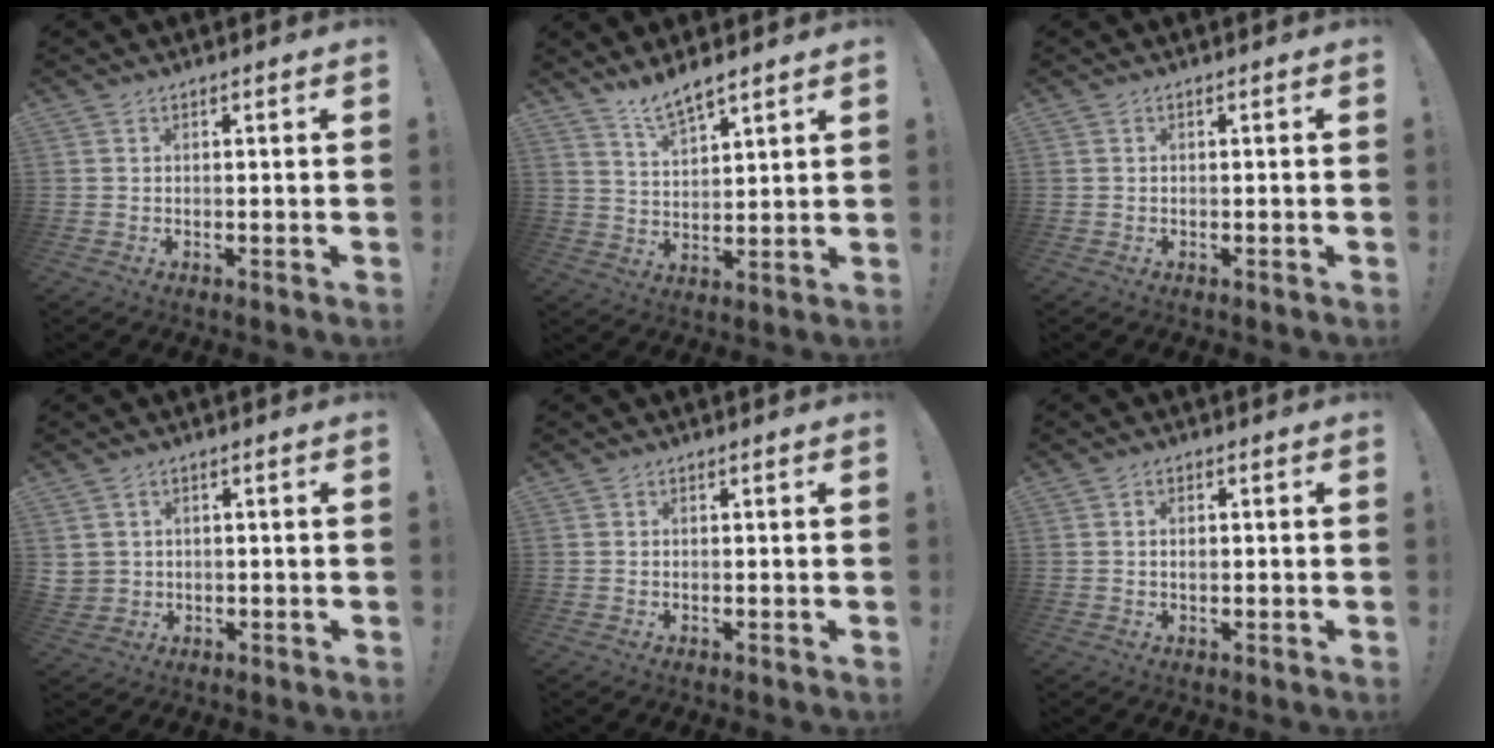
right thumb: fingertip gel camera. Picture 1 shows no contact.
{"total": 7.3, "force": [6.2, 1.5, 3.5], "torque": [-0.064, -0.036, 0.112]}
{"total": 0.0}
{"total": 3.1, "force": [1.2, 2.7, 0.5], "torque": [-0.006, -0.001, 0.025]}
{"total": 0.0}
{"total": 1.7, "force": [0.3, 1.1, 1.3], "torque": [-0.018, 0.004, 0.003]}